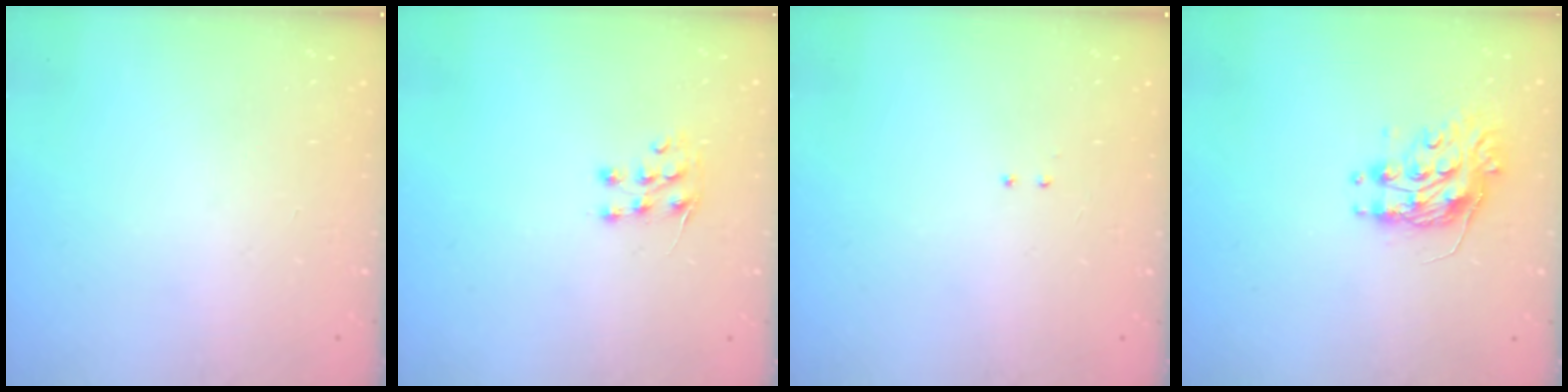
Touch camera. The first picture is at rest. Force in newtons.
{"total": 6.7, "press": 6.5, "slide": 1.4}
{"total": 2.0, "press": 2.0, "slide": 0.4}
{"total": 9.2, "press": 9.2, "slide": 0.5}